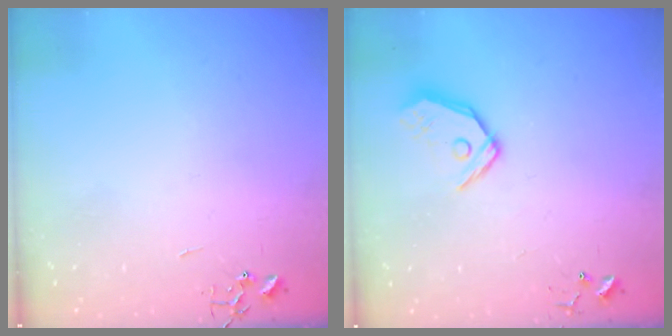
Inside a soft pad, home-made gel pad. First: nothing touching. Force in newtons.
{"total": 11.1, "press": 11.0, "slide": 1.7}